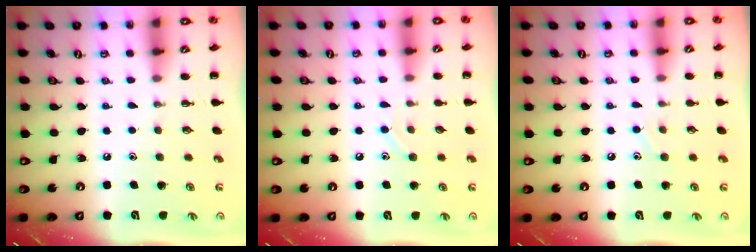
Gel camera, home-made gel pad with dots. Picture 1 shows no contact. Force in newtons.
{"total": 4.9, "press": 4.6, "slide": 1.5}
{"total": 6.3, "press": 6.1, "slide": 1.4}